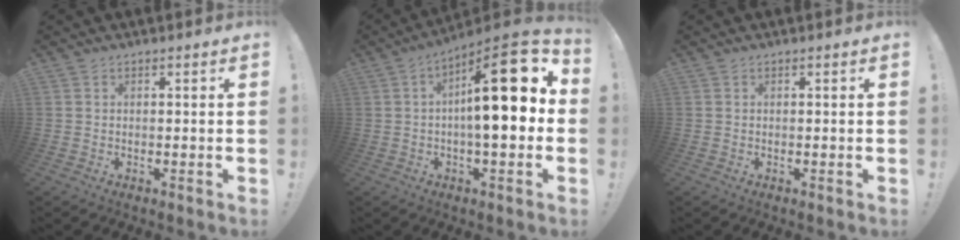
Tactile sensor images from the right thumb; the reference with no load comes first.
{"total": 20.6, "force": [2.7, 6.0, 19.6], "torque": [-0.277, -0.017, 0.036]}
{"total": 0.0}